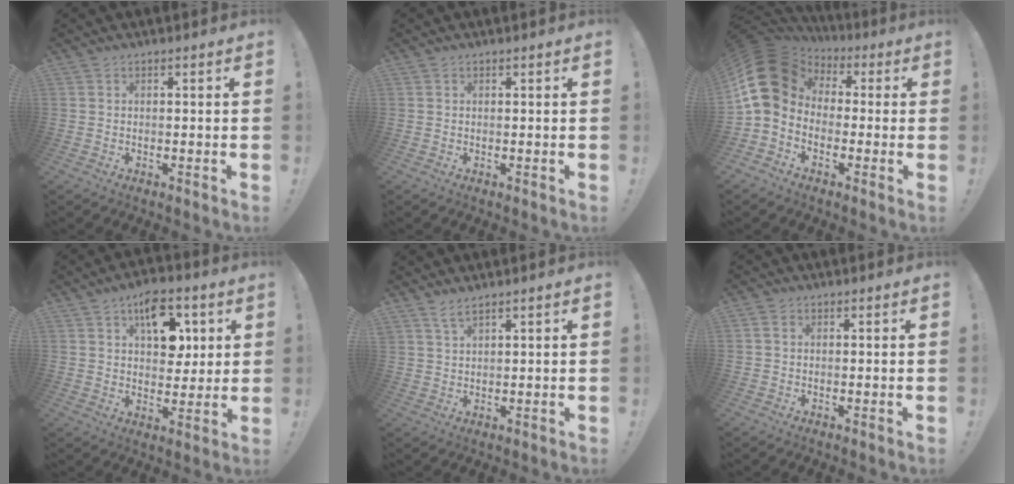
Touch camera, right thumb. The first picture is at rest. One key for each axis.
{"total": 0.0}
{"total": 14.2, "fx": 1.5, "fy": 11.0, "fz": 8.9, "tx": -0.179, "ty": 0.002, "tz": 0.033}
{"total": 12.8, "fx": 5.6, "fy": 8.2, "fz": 8.2, "tx": -0.101, "ty": -0.016, "tz": 0.101}
{"total": 3.0, "fx": 2.5, "fy": 0.3, "fz": 1.6, "tx": -0.033, "ty": -0.012, "tz": 0.044}
{"total": 1.7, "fx": 0.4, "fy": 1.2, "fz": 1.0, "tx": -0.012, "ty": 0.002, "tz": 0.007}